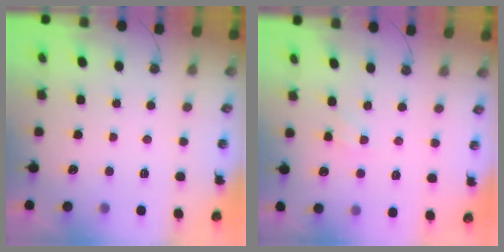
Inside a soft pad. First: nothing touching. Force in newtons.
{"total": 1.4, "press": 1.3, "slide": 0.2}